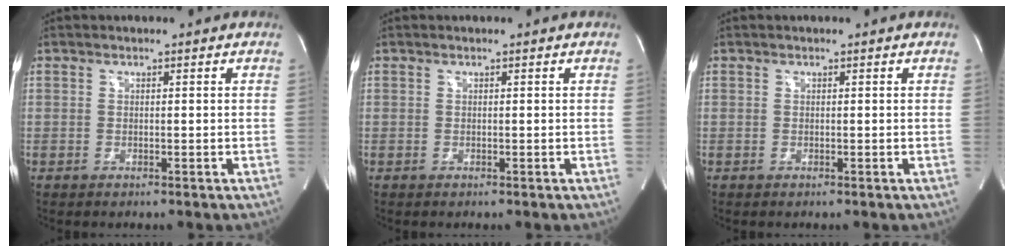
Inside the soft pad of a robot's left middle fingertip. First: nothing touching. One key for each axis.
{"total": 0.0}
{"total": 0.0}